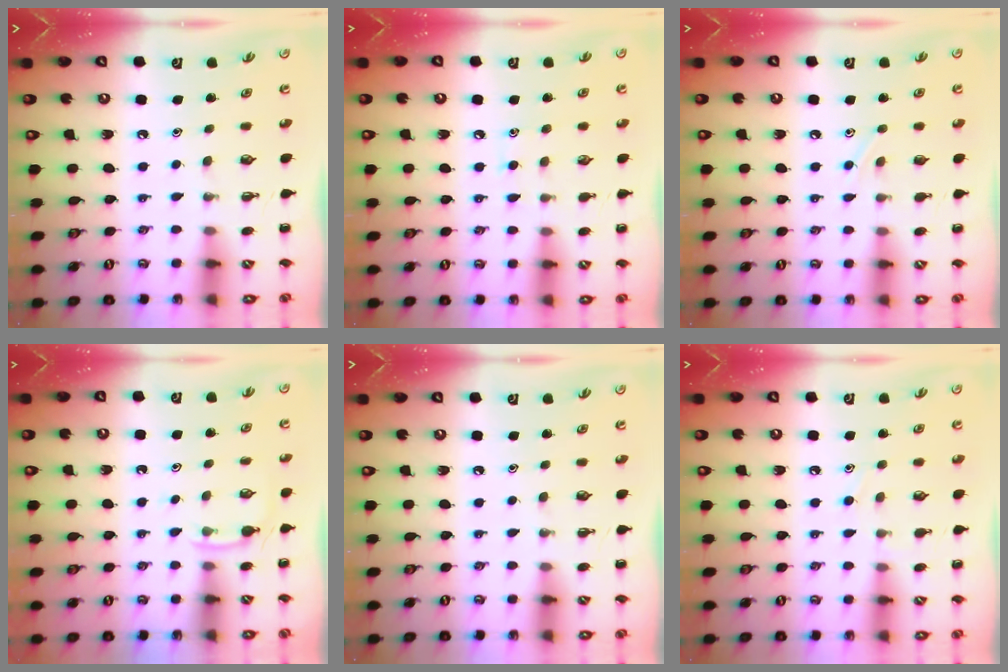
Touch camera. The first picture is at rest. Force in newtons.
{"total": 6.0, "press": 5.6, "slide": 2.1}
{"total": 4.5, "press": 4.3, "slide": 1.1}
{"total": 4.0, "press": 3.8, "slide": 1.3}
{"total": 0.0}
{"total": 7.2, "press": 6.8, "slide": 2.4}